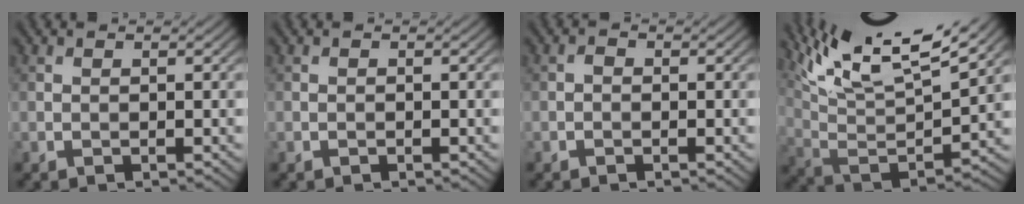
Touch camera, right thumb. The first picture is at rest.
{"total": 0.0}
{"total": 0.7, "force": [-0.4, 0.5, 0.4], "torque": [-0.006, 0.001, -0.010]}
{"total": 15.4, "force": [10.6, 4.1, 10.4], "torque": [-0.231, 0.004, 0.182]}